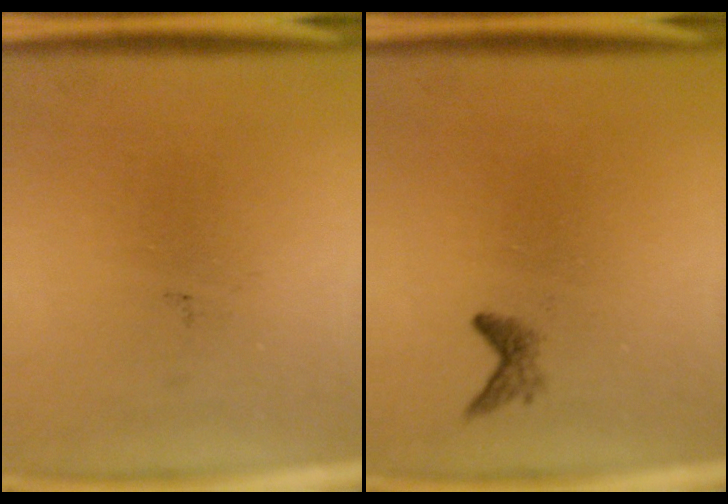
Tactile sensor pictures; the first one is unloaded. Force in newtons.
{"total": 1.1}